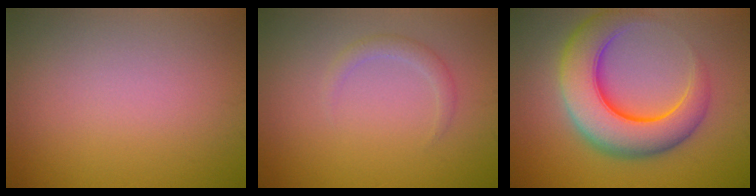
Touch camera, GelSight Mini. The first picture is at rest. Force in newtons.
{"total": 1.4, "press": 1.4, "slide": 0.1}
{"total": 9.6, "press": 9.6, "slide": 0.3}